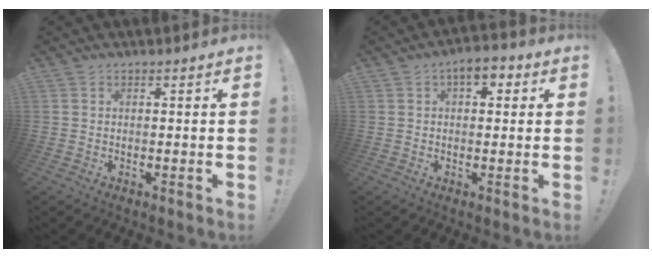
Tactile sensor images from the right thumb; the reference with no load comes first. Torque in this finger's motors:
{"motor_torque": [0.82, 0.88, 0.62, 0.10, 0.00]}